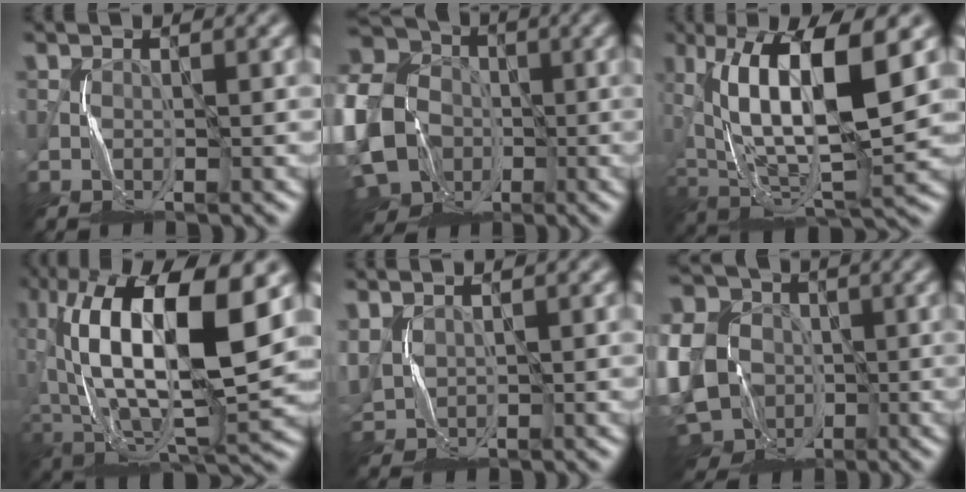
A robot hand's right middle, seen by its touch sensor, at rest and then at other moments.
{"total": 18.4, "force": [-4.9, 15.3, 9.1], "torque": [-0.219, -0.011, -0.115]}
{"total": 12.3, "force": [3.3, 3.9, 11.2], "torque": [-0.212, 0.006, 0.067]}
{"total": 15.9, "force": [3.4, 5.9, 14.3], "torque": [-0.288, 0.016, 0.063]}
{"total": 2.4, "force": [0.9, 1.9, 1.2], "torque": [-0.044, 0.002, 0.026]}
{"total": 14.8, "force": [-3.4, 12.0, 8.0], "torque": [-0.179, -0.003, -0.076]}